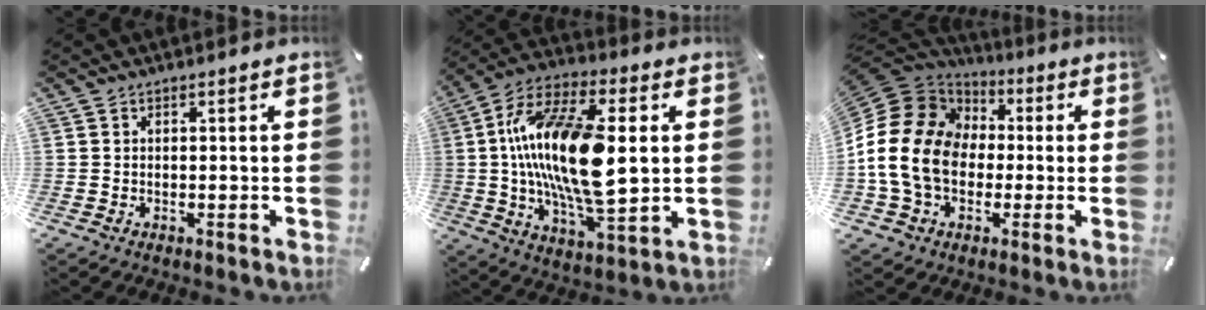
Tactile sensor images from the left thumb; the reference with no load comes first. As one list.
[{"total": 22.4, "force": [2.2, 9.5, 20.2], "torque": [-0.407, -0.014, 0.031]}, {"total": 18.7, "force": [-2.3, 15.3, 10.4], "torque": [-0.246, 0.017, -0.048]}]